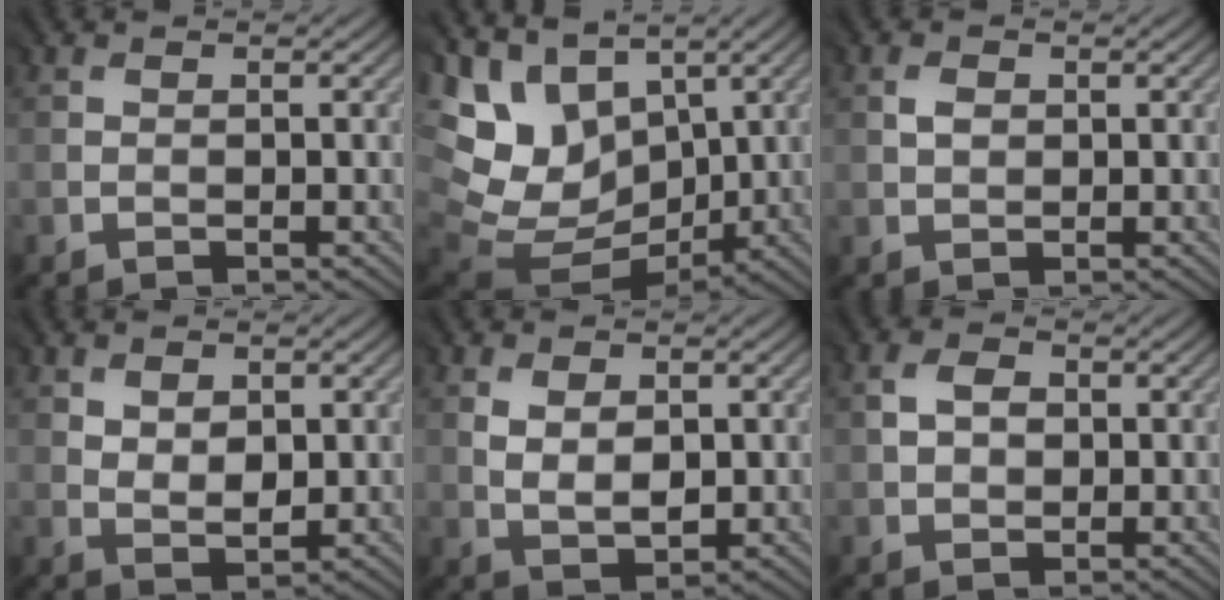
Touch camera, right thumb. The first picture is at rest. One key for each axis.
{"total": 15.2, "fx": 4.4, "fy": 11.3, "fz": 9.2, "tx": -0.254, "ty": -0.004, "tz": 0.111}
{"total": 1.2, "fx": 0.5, "fy": 1.1, "fz": 0.4, "tx": -0.008, "ty": 0.000, "tz": 0.009}
{"total": 3.7, "fx": 1.5, "fy": 2.4, "fz": 2.4, "tx": -0.041, "ty": -0.004, "tz": 0.029}
{"total": 3.9, "fx": 1.0, "fy": 2.5, "fz": 2.9, "tx": -0.052, "ty": -0.005, "tz": 0.022}
{"total": 2.9, "fx": 0.7, "fy": 2.2, "fz": 1.7, "tx": -0.034, "ty": 0.002, "tz": 0.011}